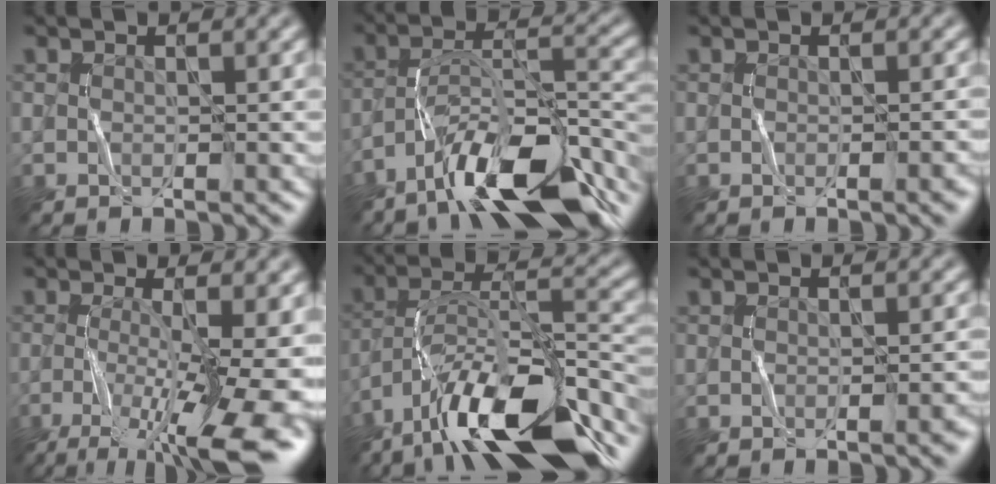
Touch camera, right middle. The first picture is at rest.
{"total": 11.4, "force": [-8.5, 3.0, 7.0], "torque": [-0.114, 0.019, -0.151]}
{"total": 2.4, "force": [-0.6, 1.0, 2.1], "torque": [-0.003, 0.010, -0.005]}
{"total": 10.0, "force": [-4.6, 2.6, 8.5], "torque": [-0.158, -0.018, -0.074]}
{"total": 14.4, "force": [-10.5, 4.1, 9.0], "torque": [-0.161, 0.024, -0.182]}
{"total": 2.4, "force": [-0.7, 0.9, 2.1], "torque": [-0.006, 0.010, -0.006]}